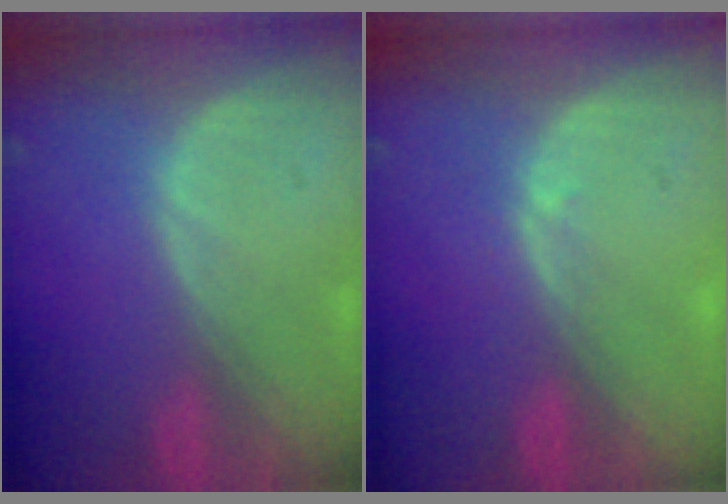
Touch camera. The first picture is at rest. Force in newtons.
{"total": 0.8, "press": 0.6, "slide": 0.6}